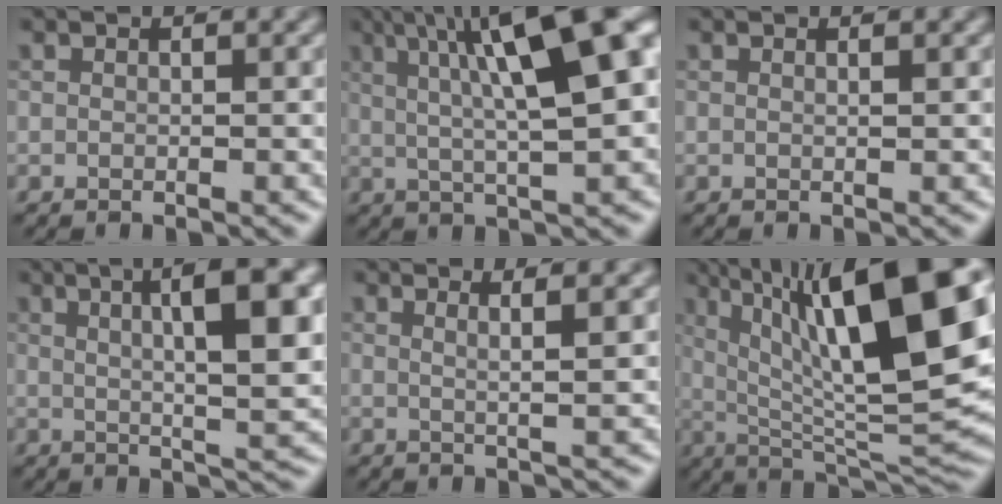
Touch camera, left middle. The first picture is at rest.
{"total": 12.9, "force": [3.4, 3.7, 11.9], "torque": [-0.157, 0.027, 0.053]}
{"total": 0.8, "force": [0.1, 0.4, 0.7], "torque": [-0.003, 0.004, -0.007]}
{"total": 10.1, "force": [2.0, 2.2, 9.6], "torque": [-0.117, 0.010, 0.036]}
{"total": 2.7, "force": [0.8, 0.5, 2.5], "torque": [-0.038, 0.008, 0.006]}
{"total": 16.3, "force": [4.2, 4.5, 15.1], "torque": [-0.239, 0.008, 0.072]}